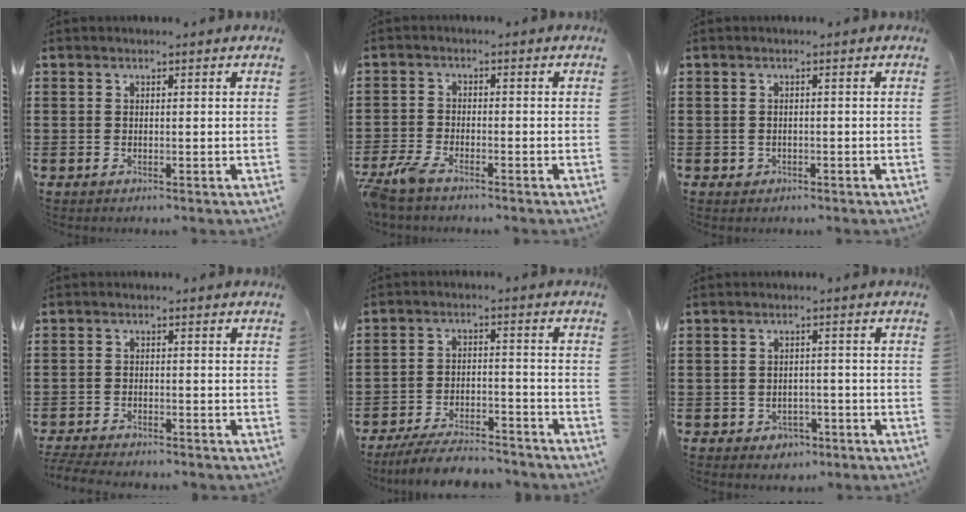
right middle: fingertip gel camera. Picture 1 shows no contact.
{"total": 3.8, "force": [-3.2, 0.7, 1.9], "torque": [-0.068, -0.009, -0.071]}
{"total": 0.7, "force": [-0.3, 0.7, 0.2], "torque": [-0.006, 0.004, -0.007]}
{"total": 2.9, "force": [-2.9, 0.3, 0.4], "torque": [-0.017, -0.002, -0.063]}
{"total": 6.4, "force": [-6.0, 0.8, 2.0], "torque": [-0.034, 0.004, -0.114]}
{"total": 1.9, "force": [-1.4, 1.3, 0.2], "torque": [-0.012, 0.001, -0.033]}